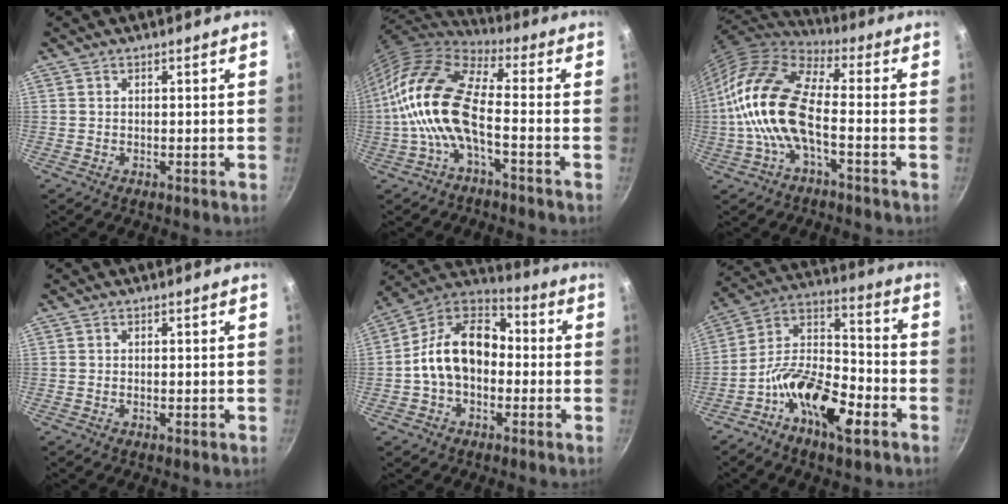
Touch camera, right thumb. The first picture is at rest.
{"total": 15.5, "force": [-2.8, 6.5, 13.8], "torque": [-0.271, 0.031, -0.067]}
{"total": 16.7, "force": [-2.7, 7.5, 14.7], "torque": [-0.285, 0.032, -0.065]}
{"total": 0.0}
{"total": 15.7, "force": [-1.4, 10.9, 11.1], "torque": [-0.158, 0.049, -0.045]}
{"total": 16.3, "force": [-8.0, 7.3, 12.1], "torque": [-0.201, 0.064, -0.163]}